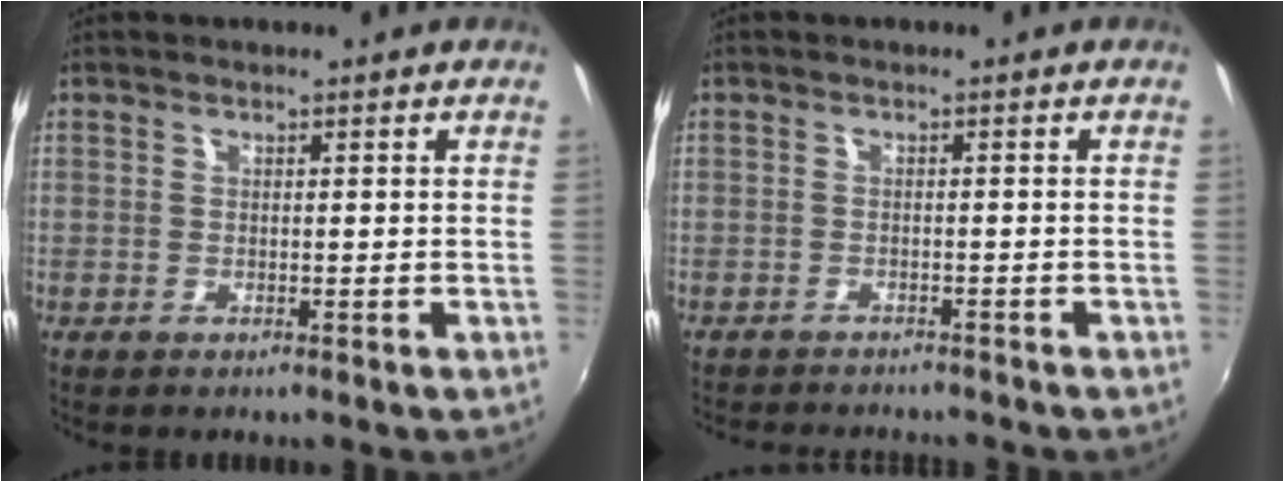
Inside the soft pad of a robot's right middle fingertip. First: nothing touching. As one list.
[{"total": 5.9, "force": [-5.5, 1.1, 1.8], "torque": [-0.048, -0.014, -0.081]}]